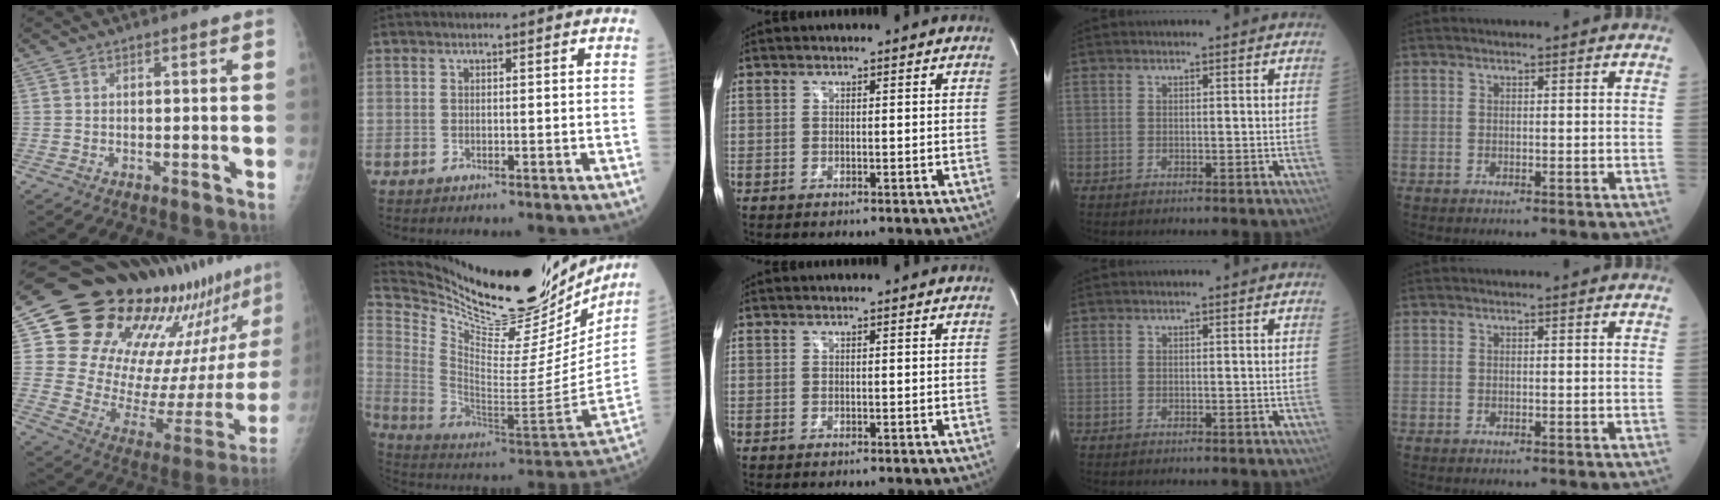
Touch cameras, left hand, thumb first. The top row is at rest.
{"thumb": {"total": 30.4, "force": [22.7, 11.6, 16.5], "torque": [-0.234, -0.120, 0.333]}, "index": {"total": 31.2, "force": [27.2, 7.3, 13.4], "torque": [-0.237, -0.074, 0.393]}}